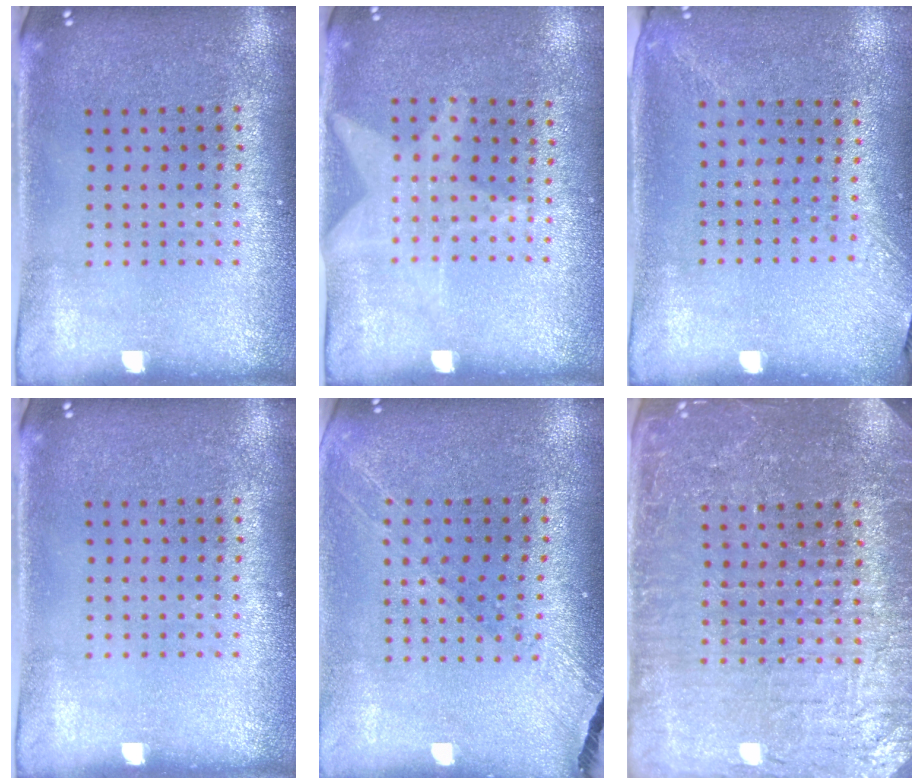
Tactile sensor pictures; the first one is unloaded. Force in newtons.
{"total": 1.3, "press": 0.9, "slide": 0.9}
{"total": 1.3, "press": 1.0, "slide": 0.9}
{"total": 0.0}
{"total": 1.2, "press": 1.2, "slide": 0.2}
{"total": 4.4, "press": 4.2, "slide": 1.4}